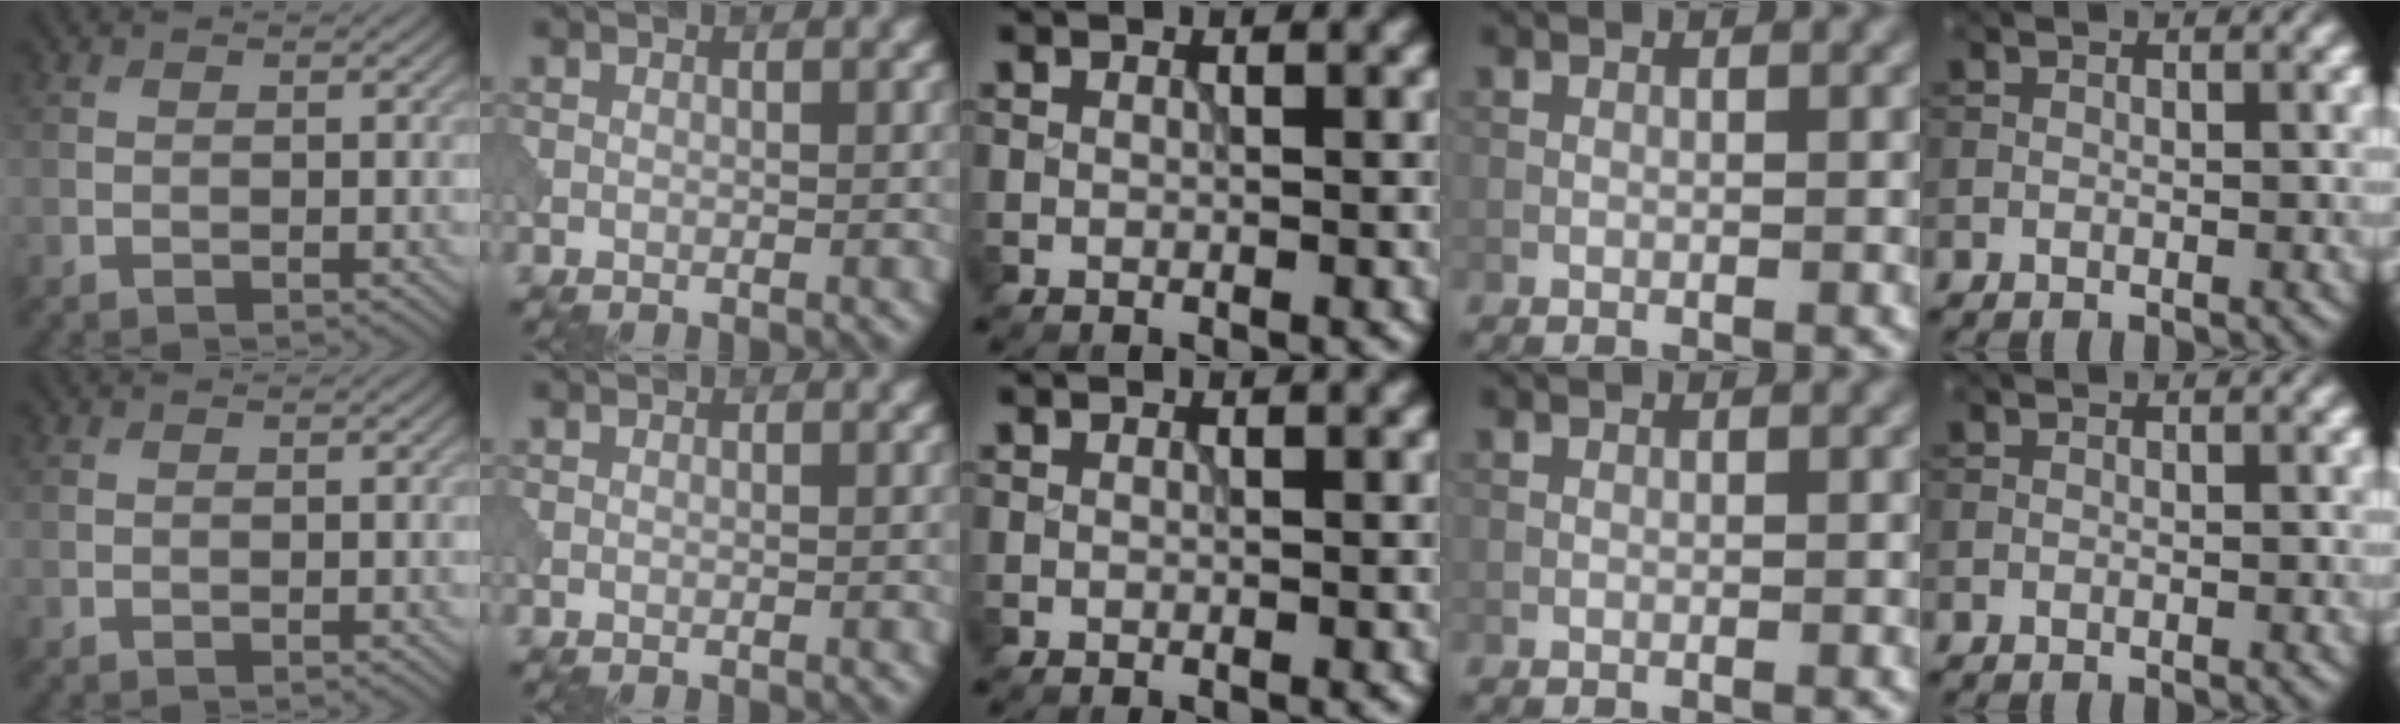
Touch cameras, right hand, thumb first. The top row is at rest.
{}